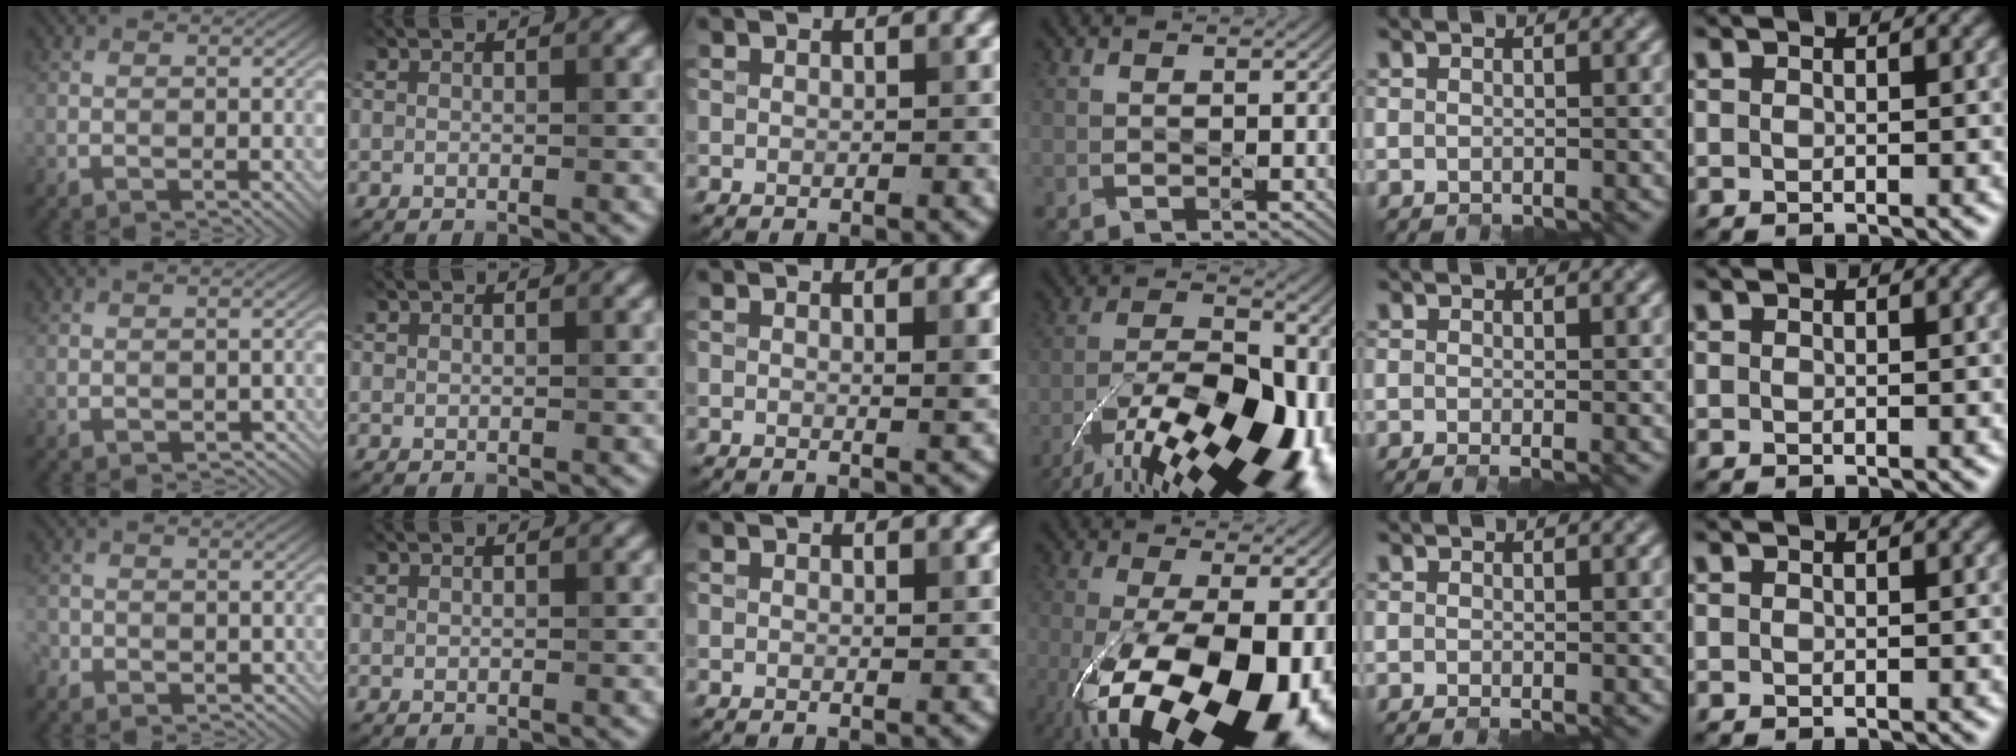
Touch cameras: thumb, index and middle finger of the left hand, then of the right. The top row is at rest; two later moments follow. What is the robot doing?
{"motion": "open", "object": "stapler"}